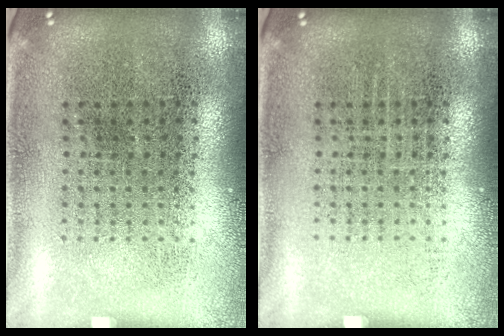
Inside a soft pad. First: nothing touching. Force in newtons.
{"total": 0.0}